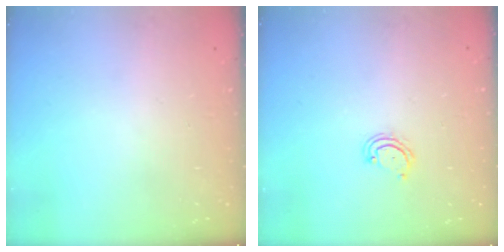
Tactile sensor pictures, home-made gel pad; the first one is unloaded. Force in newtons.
{"total": 3.9, "press": 3.9, "slide": 0.3}